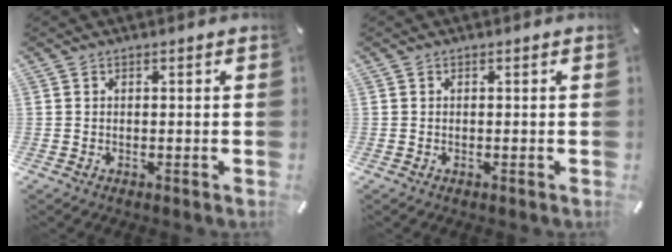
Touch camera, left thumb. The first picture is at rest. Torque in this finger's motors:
{"motor_torque": [0.00, 0.01, 0.03, 0.02, 0.00]}